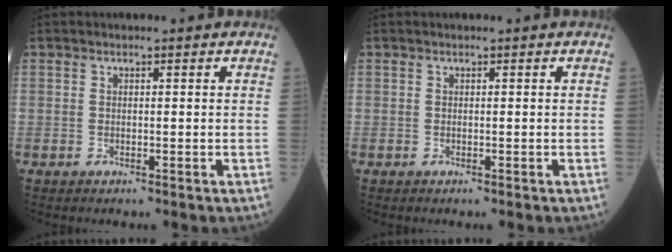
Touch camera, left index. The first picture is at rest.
{"total": 0.0}